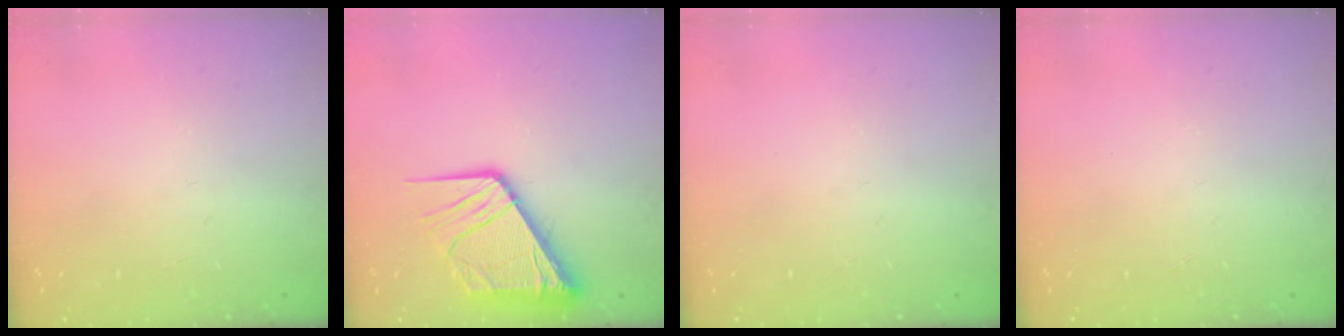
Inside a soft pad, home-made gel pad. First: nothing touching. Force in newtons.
{"total": 14.9, "press": 14.8, "slide": 1.9}
{"total": 0.0}
{"total": 0.0}